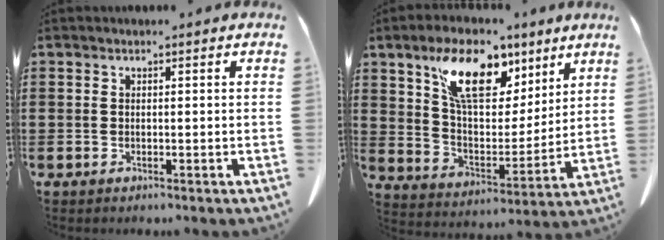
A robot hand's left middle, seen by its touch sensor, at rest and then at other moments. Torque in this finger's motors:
{"motor_torque": [0.58, 0.31, 0.75, 0.21]}